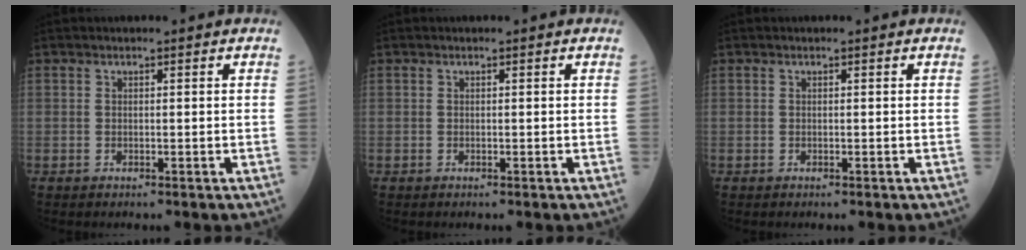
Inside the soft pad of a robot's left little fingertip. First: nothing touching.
{"total": 0.0}
{"total": 0.0}